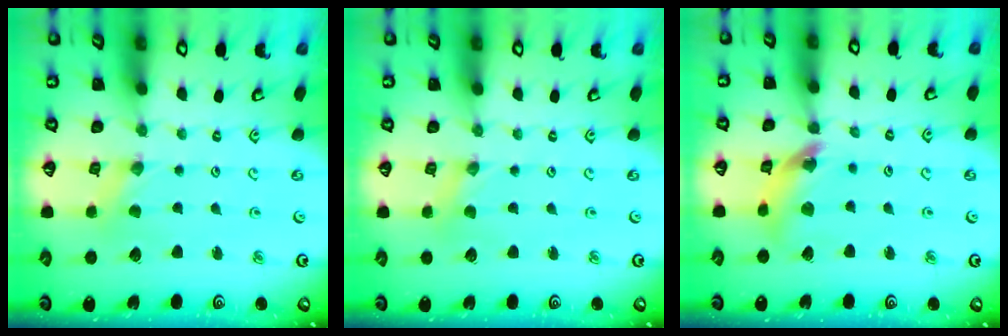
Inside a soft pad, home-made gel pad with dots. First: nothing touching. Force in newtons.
{"total": 0.0}
{"total": 12.2, "press": 12.1, "slide": 1.6}